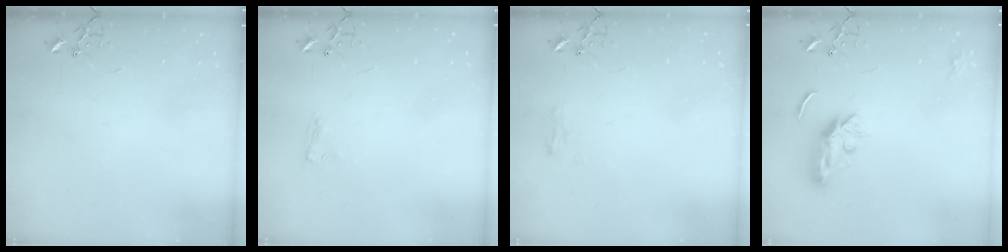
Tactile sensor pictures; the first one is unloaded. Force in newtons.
{"total": 5.7, "press": 5.7, "slide": 0.7}
{"total": 8.5, "press": 8.5, "slide": 0.6}
{"total": 7.7, "press": 7.7, "slide": 0.2}